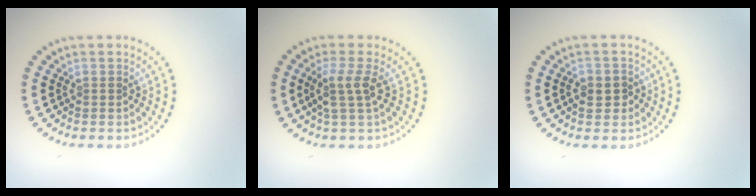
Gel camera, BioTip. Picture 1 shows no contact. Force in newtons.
{"total": 2.7, "press": 2.1, "slide": 1.7}
{"total": 2.3, "press": 2.3, "slide": 0.6}